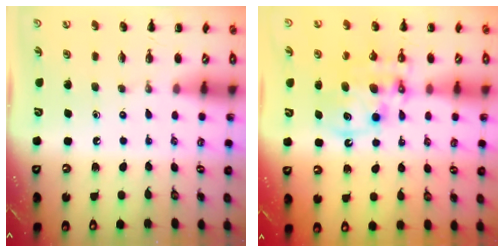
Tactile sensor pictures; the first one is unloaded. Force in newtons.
{"total": 12.2, "press": 11.8, "slide": 3.0}